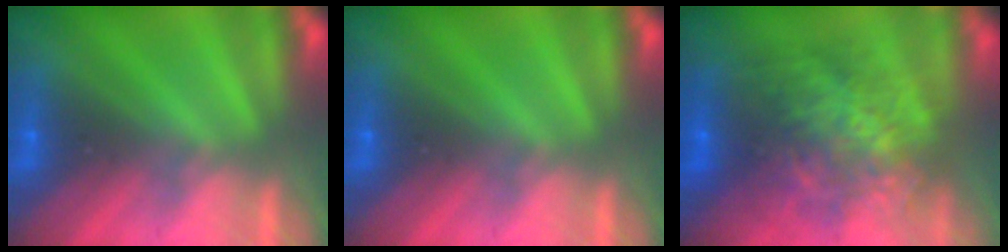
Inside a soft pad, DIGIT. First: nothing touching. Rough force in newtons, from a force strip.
{"total": 0.0}
{"total": 7.1}